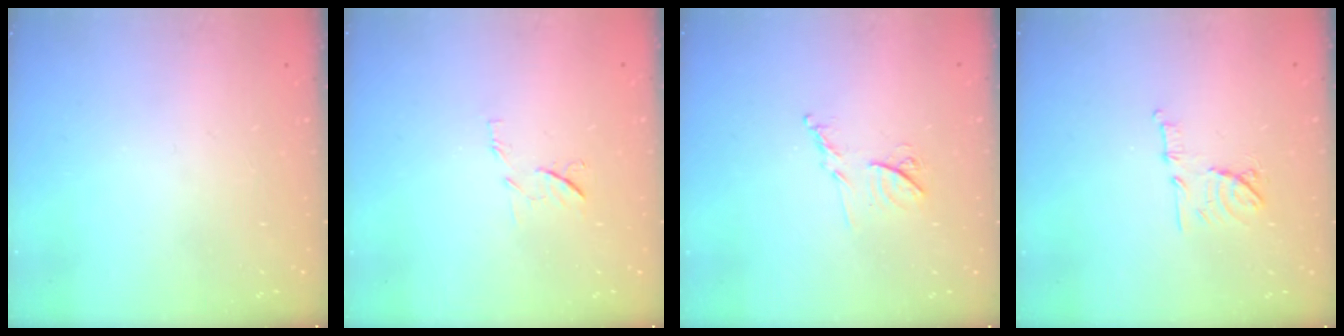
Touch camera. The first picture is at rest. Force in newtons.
{"total": 6.5, "press": 6.5, "slide": 0.7}
{"total": 8.7, "press": 8.7, "slide": 0.4}
{"total": 9.5, "press": 9.5, "slide": 0.8}